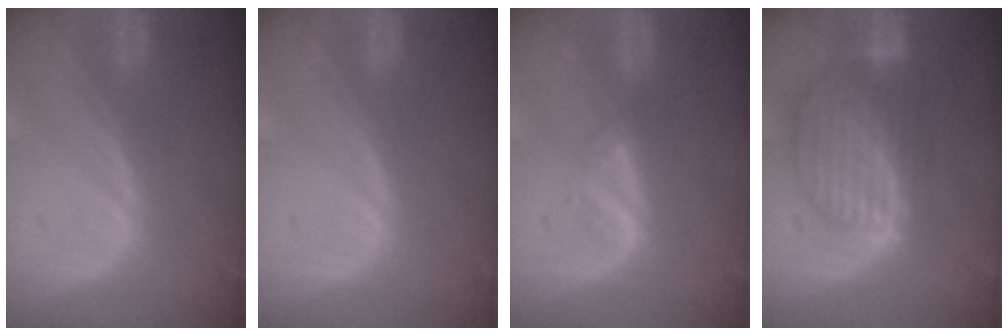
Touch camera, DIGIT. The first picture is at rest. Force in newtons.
{"total": 0.0}
{"total": 1.8, "press": 1.7, "slide": 0.3}
{"total": 9.0, "press": 7.8, "slide": 4.5}